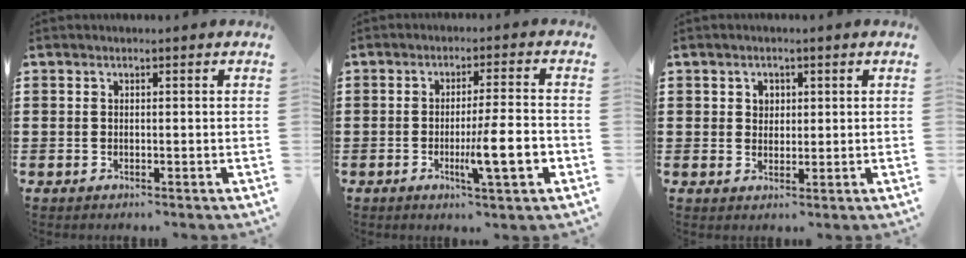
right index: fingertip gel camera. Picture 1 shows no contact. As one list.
[{"total": 9.0, "force": [-2.5, 1.1, 8.6], "torque": [-0.134, -0.012, -0.043]}, {"total": 1.9, "force": [0.8, 1.6, 0.6], "torque": [-0.017, 0.010, 0.014]}]